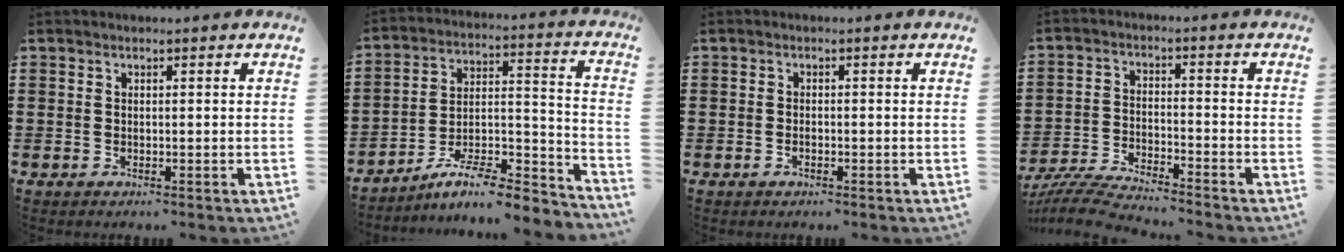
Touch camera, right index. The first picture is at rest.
{"total": 8.6, "force": [-7.2, 1.5, 4.5], "torque": [-0.066, 0.010, -0.137]}
{"total": 0.6, "force": [-0.4, 0.0, 0.5], "torque": [-0.013, -0.008, -0.004]}
{"total": 5.7, "force": [-5.5, 0.1, 1.4], "torque": [-0.041, -0.007, -0.112]}